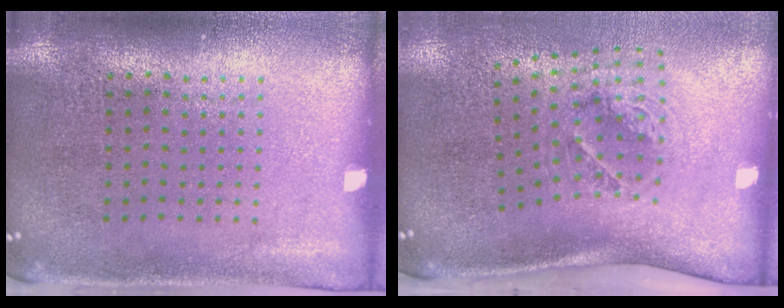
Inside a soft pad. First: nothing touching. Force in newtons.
{"total": 1.8, "press": 1.3, "slide": 1.3}